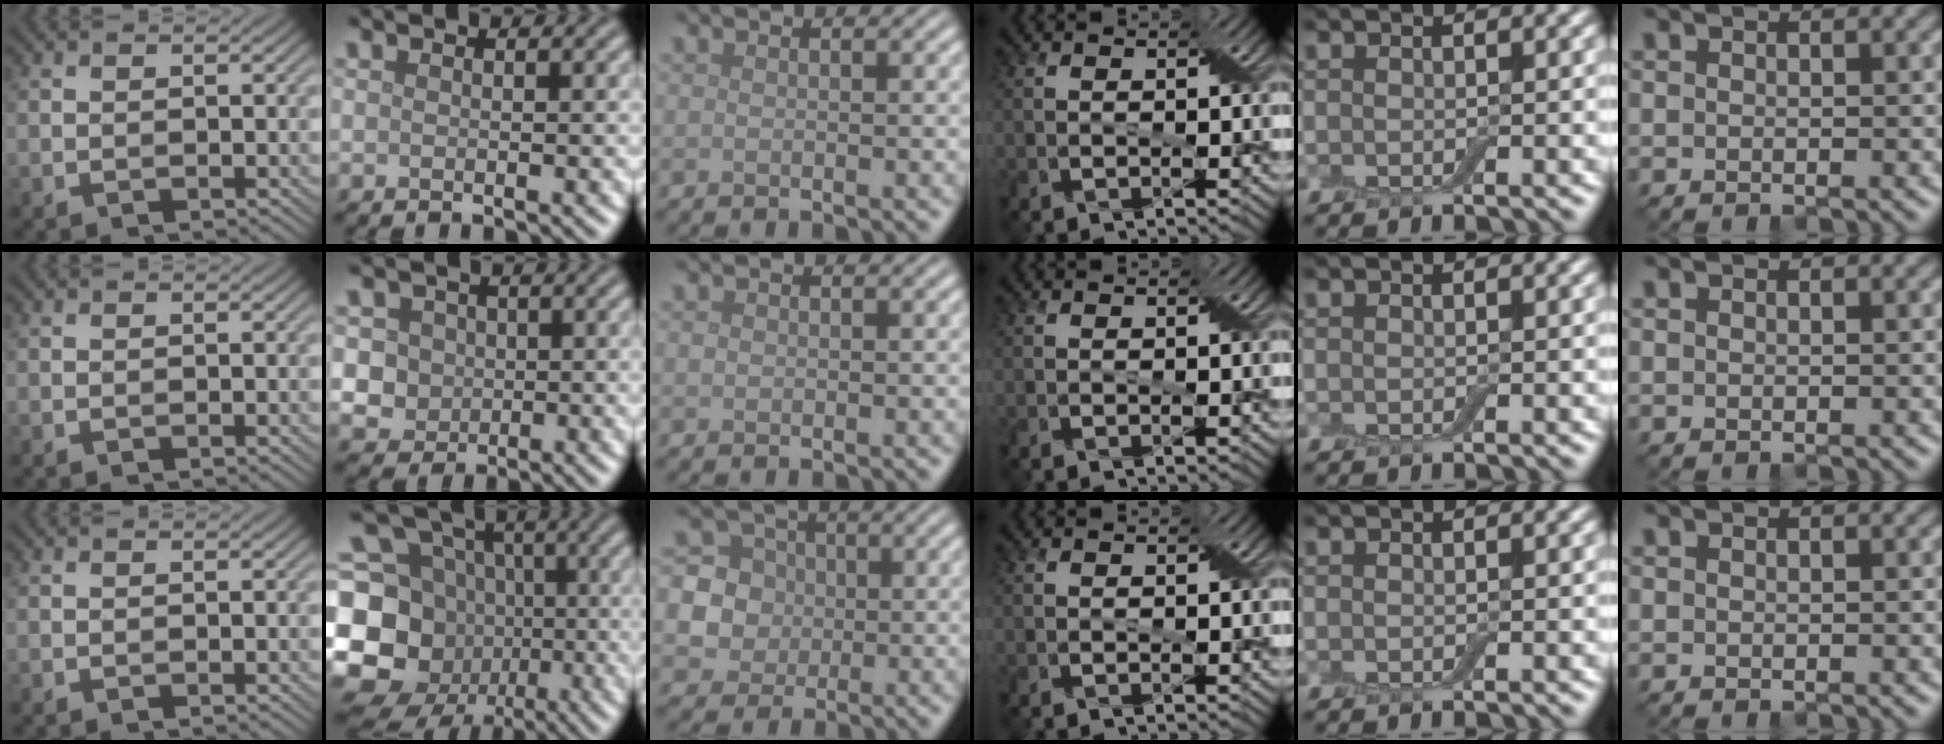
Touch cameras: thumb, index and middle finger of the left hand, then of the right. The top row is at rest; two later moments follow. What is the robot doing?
{"motion": "press", "object": "electronic device side button"}